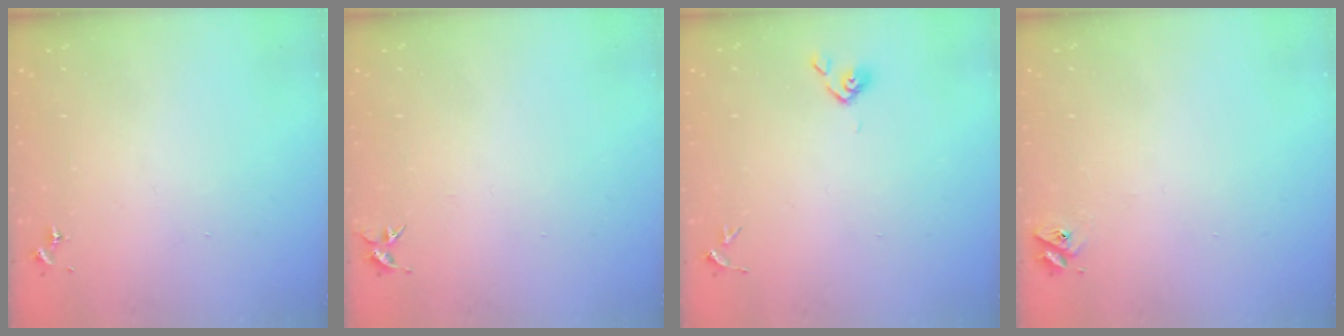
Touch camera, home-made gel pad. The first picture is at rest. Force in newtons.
{"total": 5.4, "press": 5.4, "slide": 0.6}
{"total": 3.6, "press": 3.6, "slide": 0.8}
{"total": 2.8, "press": 2.8, "slide": 0.3}